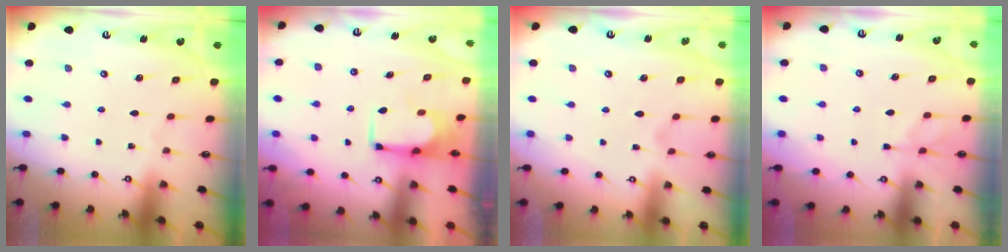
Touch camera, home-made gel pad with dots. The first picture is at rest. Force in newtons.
{"total": 1.5, "press": 1.5, "slide": 0.1}
{"total": 1.1, "press": 0.1, "slide": 1.1}
{"total": 2.6, "press": 2.3, "slide": 1.2}